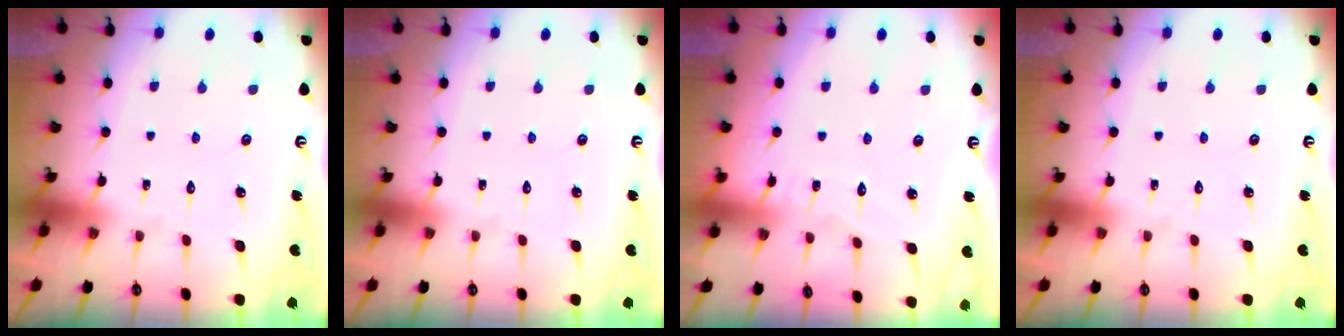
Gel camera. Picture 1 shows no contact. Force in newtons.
{"total": 0.0}
{"total": 3.7, "press": 3.7, "slide": 0.4}
{"total": 0.0}